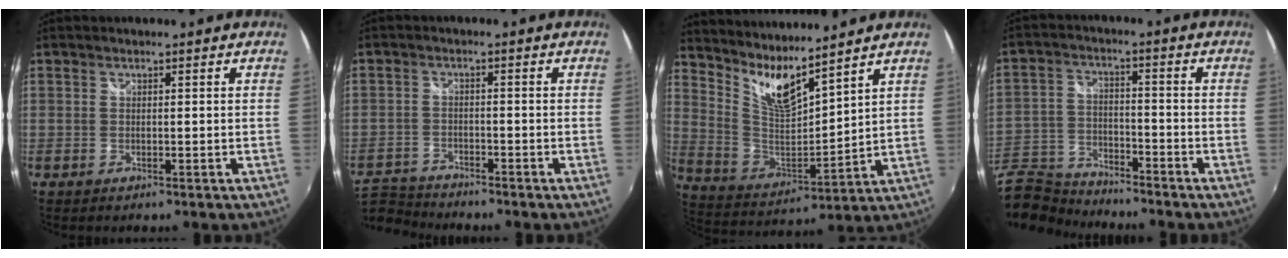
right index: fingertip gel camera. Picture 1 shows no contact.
{"total": 7.5, "force": [-7.1, 2.5, 0.9], "torque": [-0.045, 0.010, -0.136]}
{"total": 10.1, "force": [8.5, 1.0, 5.4], "torque": [-0.105, -0.025, 0.168]}
{"total": 13.8, "force": [-11.7, 5.5, 4.9], "torque": [-0.134, -0.013, -0.215]}